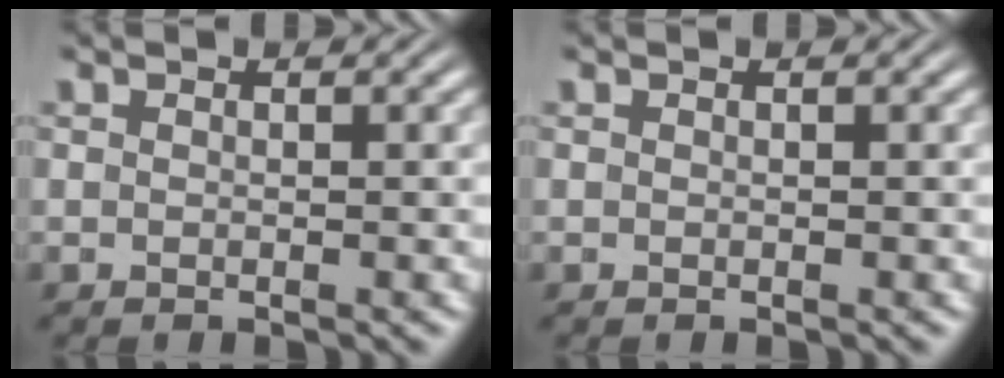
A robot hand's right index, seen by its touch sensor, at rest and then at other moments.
{"total": 0.0}